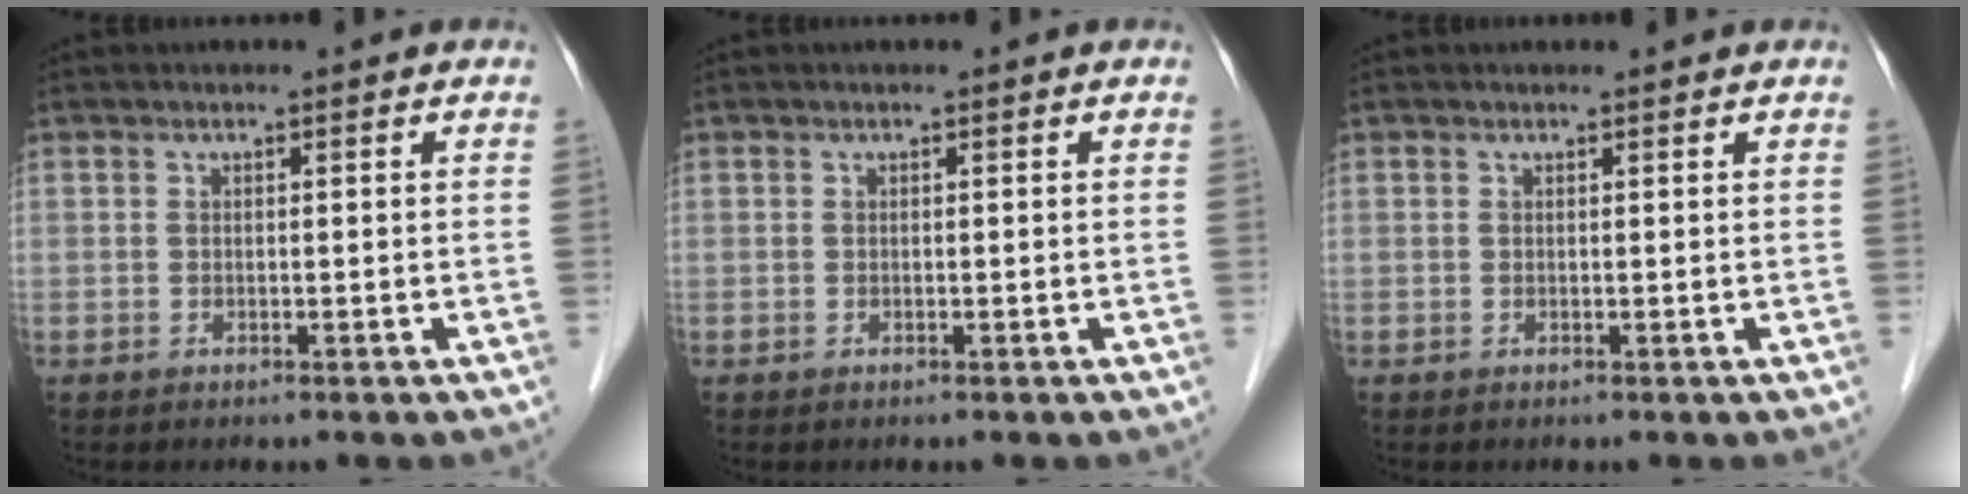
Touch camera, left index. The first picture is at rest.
{"total": 0.0}
{"total": 0.9, "force": [0.9, 0.1, 0.0], "torque": [-0.008, 0.004, 0.011]}